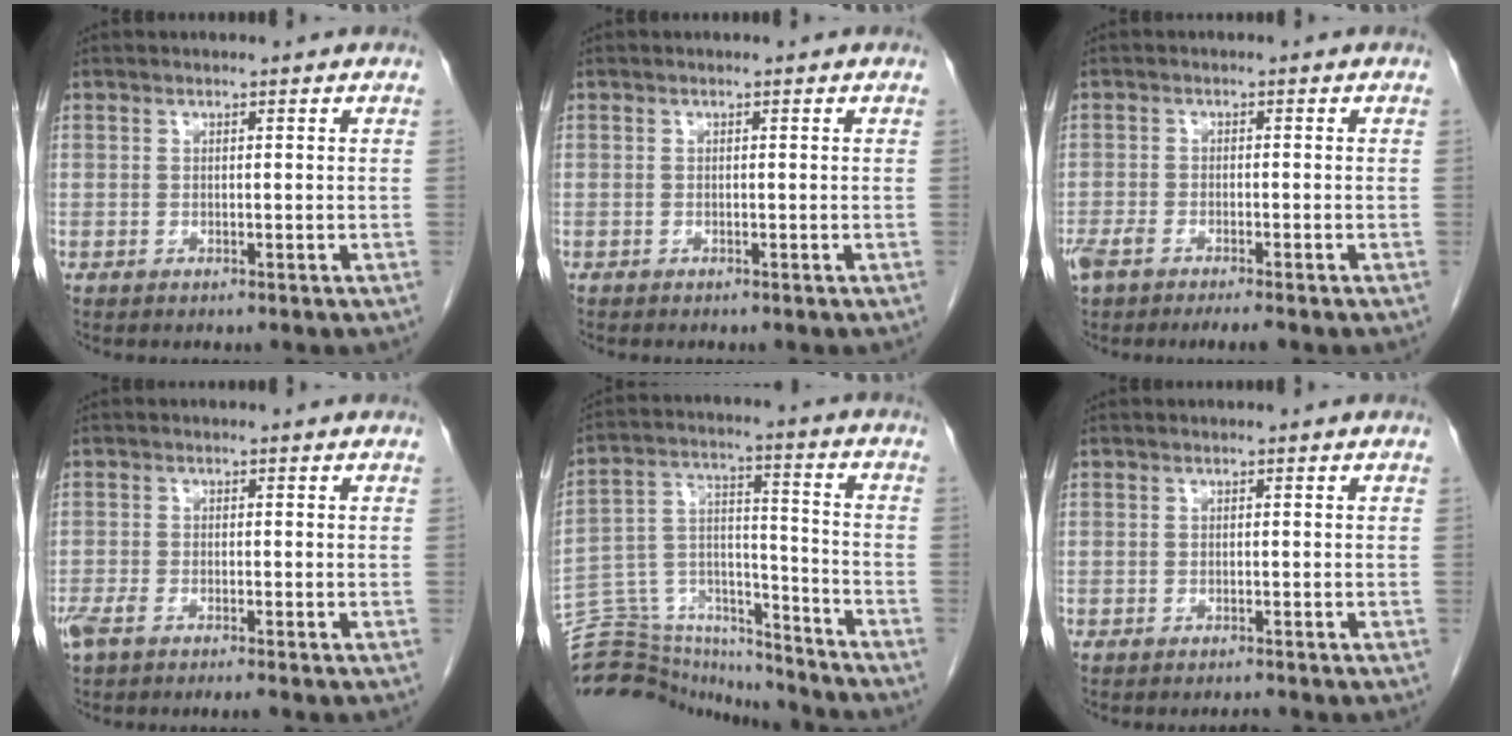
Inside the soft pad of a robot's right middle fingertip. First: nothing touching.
{"total": 0.0}
{"total": 5.5, "force": [-4.1, 1.0, 3.5], "torque": [-0.062, -0.007, -0.068]}
{"total": 4.2, "force": [-3.1, 0.7, 2.7], "torque": [-0.049, -0.008, -0.055]}
{"total": 19.3, "force": [-18.7, 3.9, 3.3], "torque": [-0.075, 0.045, -0.293]}
{"total": 0.6, "force": [-0.6, -0.1, 0.1], "torque": [-0.005, -0.004, -0.008]}